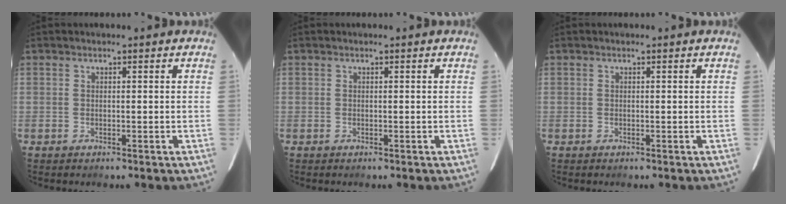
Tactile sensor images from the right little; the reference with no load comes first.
{"total": 0.0}
{"total": 0.0}